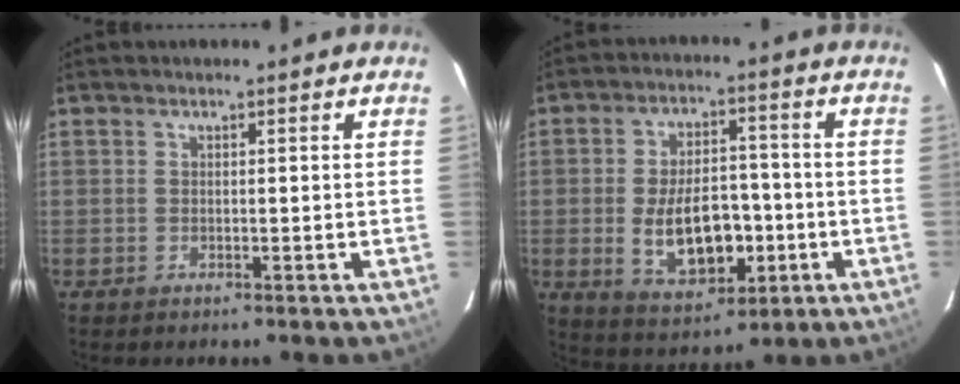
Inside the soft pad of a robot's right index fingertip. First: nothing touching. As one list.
[{"total": 13.1, "force": [-2.8, 7.1, 10.7], "torque": [-0.202, 0.006, -0.024]}]